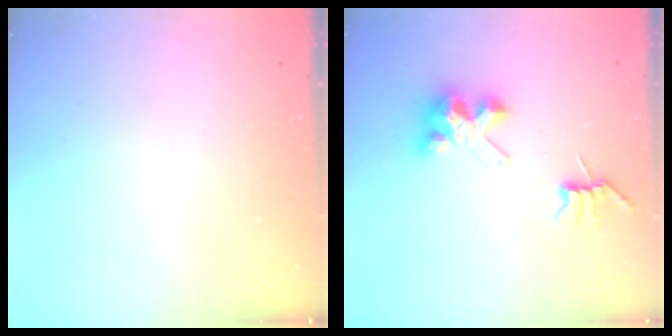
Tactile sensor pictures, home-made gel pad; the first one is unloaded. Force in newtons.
{"total": 7.8, "press": 7.8, "slide": 0.5}